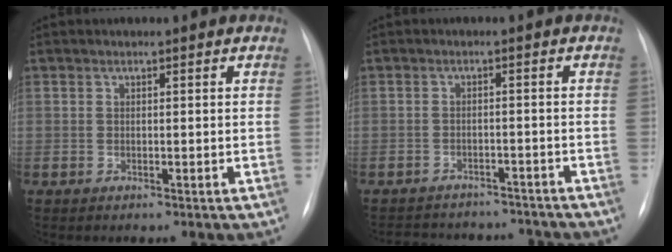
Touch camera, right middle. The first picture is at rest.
{"total": 12.8, "force": [-11.8, 4.2, 2.8], "torque": [-0.054, 0.018, -0.143]}